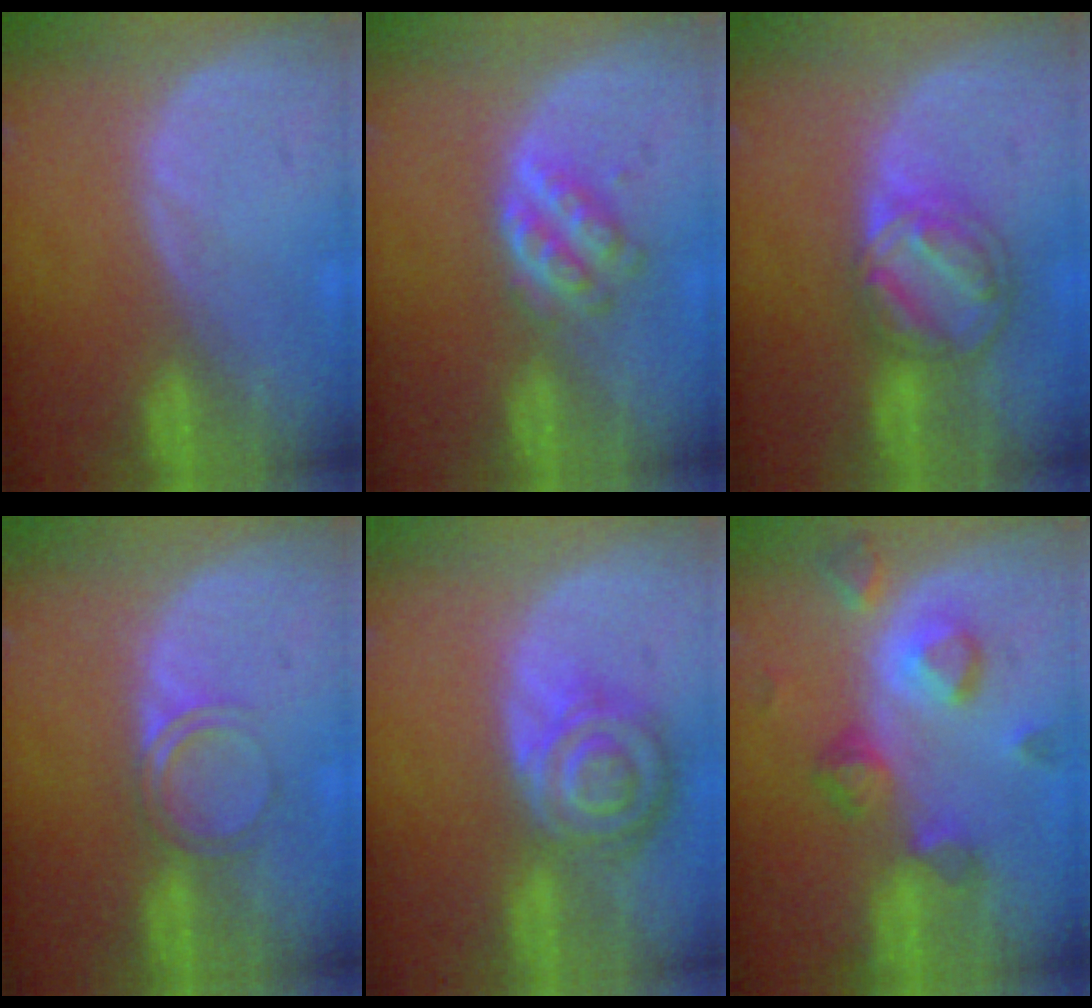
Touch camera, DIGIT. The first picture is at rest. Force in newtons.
{"total": 5.0, "press": 4.4, "slide": 2.4}
{"total": 8.2, "press": 7.1, "slide": 4.1}
{"total": 3.0, "press": 3.0, "slide": 0.3}
{"total": 8.2, "press": 7.1, "slide": 4.1}
{"total": 7.4, "press": 7.3, "slide": 1.2}